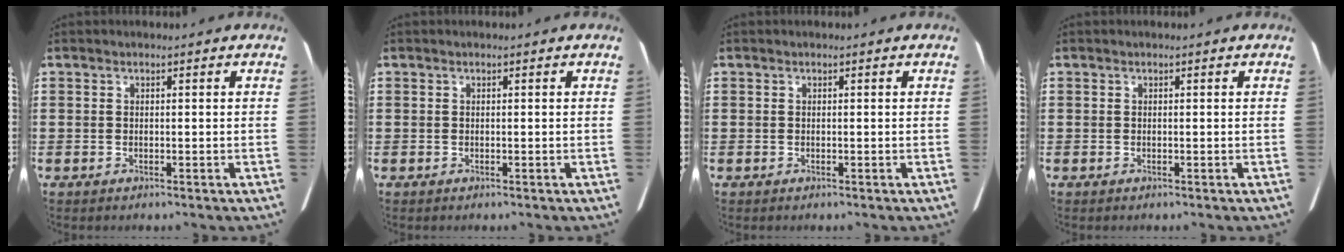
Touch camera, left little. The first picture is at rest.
{"total": 0.0}
{"total": 0.0}
{"total": 0.0}